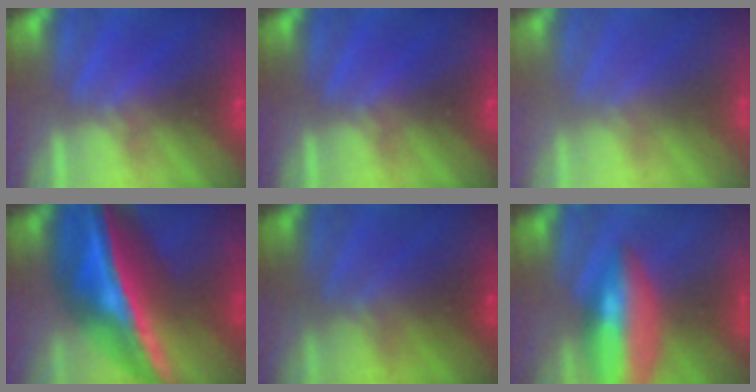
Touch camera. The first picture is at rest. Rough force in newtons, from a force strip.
{"total": 0.0}
{"total": 2.7}
{"total": 7.0}
{"total": 1.9}
{"total": 9.0}